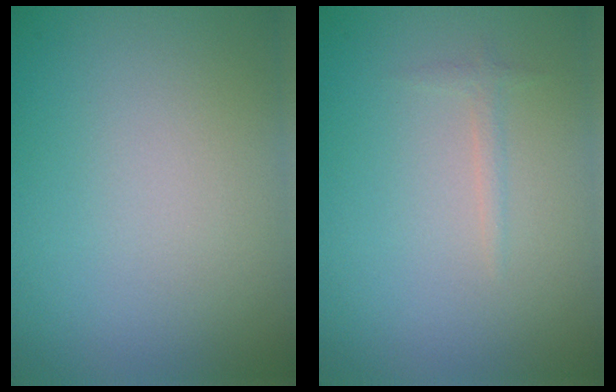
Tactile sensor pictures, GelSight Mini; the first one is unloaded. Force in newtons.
{"total": 0.8, "press": 0.8, "slide": 0.0}